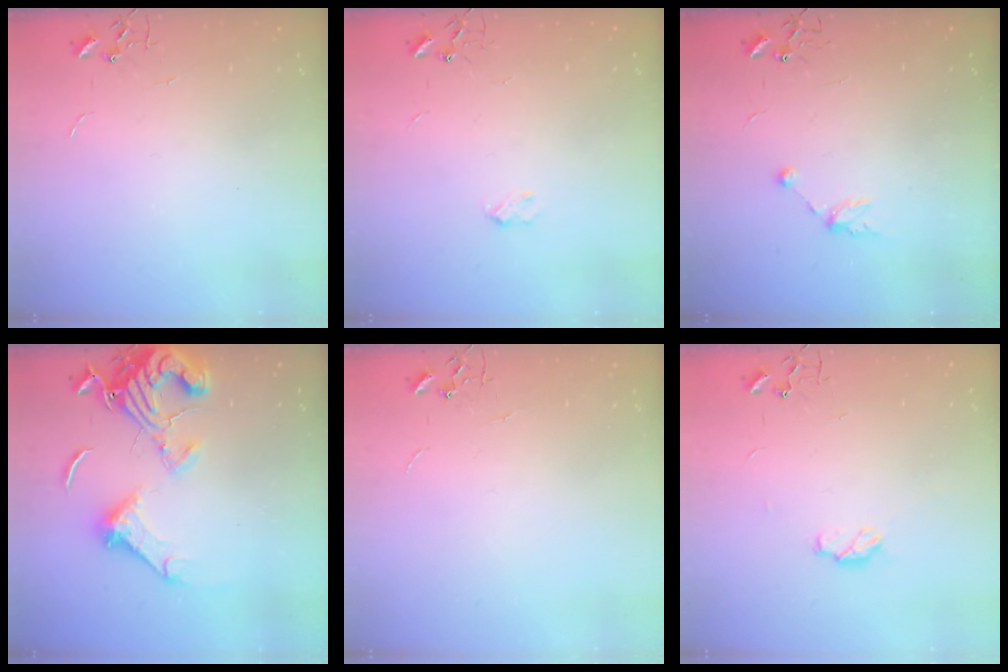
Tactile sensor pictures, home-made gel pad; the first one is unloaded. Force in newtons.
{"total": 2.8, "press": 2.8, "slide": 0.5}
{"total": 6.4, "press": 6.2, "slide": 1.5}
{"total": 16.3, "press": 16.2, "slide": 1.7}
{"total": 0.0}
{"total": 5.2, "press": 5.2, "slide": 0.8}